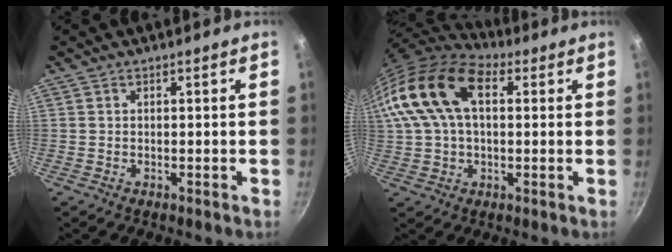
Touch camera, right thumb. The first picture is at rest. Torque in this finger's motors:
{"motor_torque": [-0.55, 2.56, 0.90, -0.72, 0.24]}